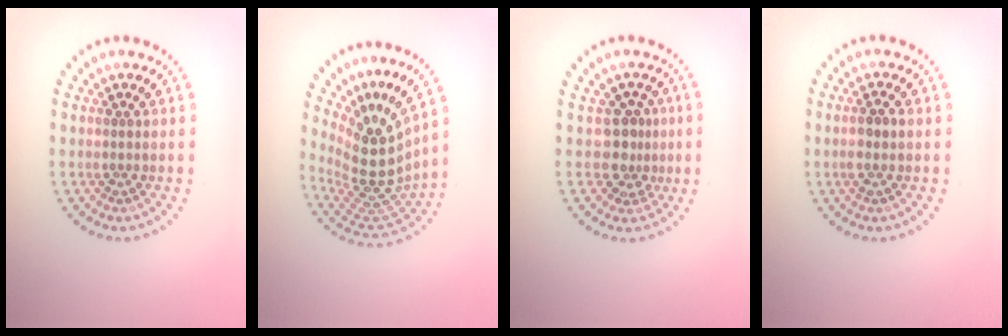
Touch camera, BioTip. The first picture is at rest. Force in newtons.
{"total": 5.4, "press": 4.0, "slide": 3.7}
{"total": 2.6, "press": 1.9, "slide": 1.8}
{"total": 1.3, "press": 1.2, "slide": 0.5}